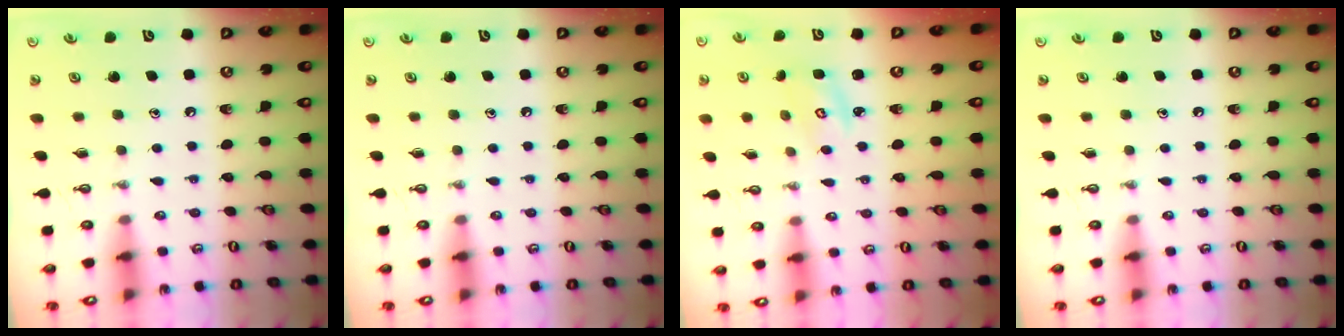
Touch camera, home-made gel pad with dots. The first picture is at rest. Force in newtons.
{"total": 0.0}
{"total": 2.8, "press": 2.8, "slide": 0.3}
{"total": 0.0}